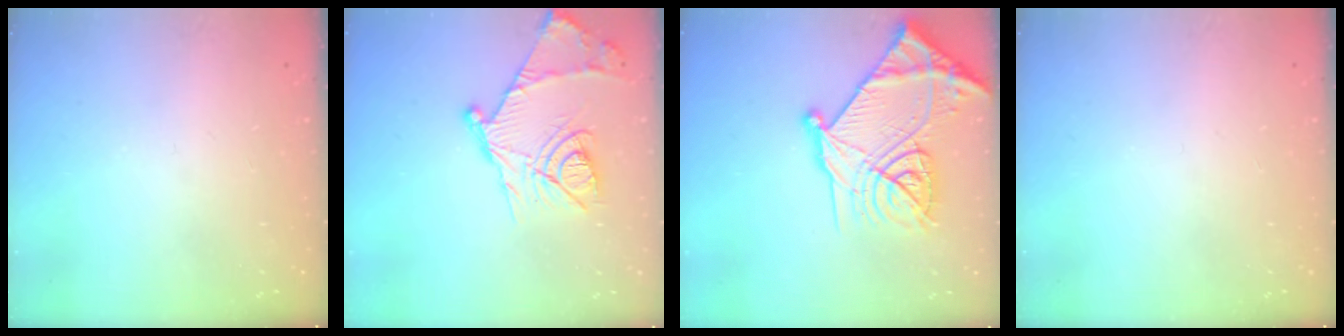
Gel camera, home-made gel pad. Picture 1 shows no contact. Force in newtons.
{"total": 17.6, "press": 17.6, "slide": 1.2}
{"total": 30.3, "press": 30.1, "slide": 3.2}
{"total": 0.0}